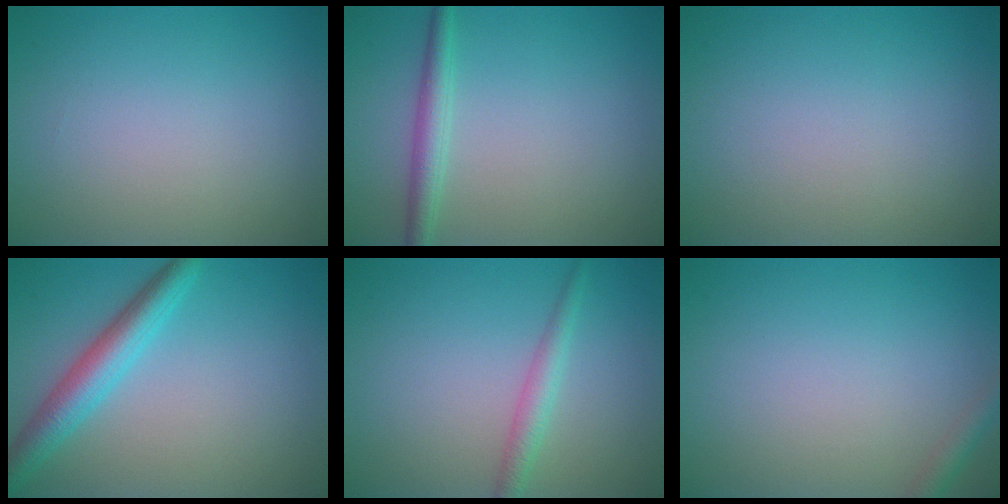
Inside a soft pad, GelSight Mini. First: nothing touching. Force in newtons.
{"total": 2.3, "press": 2.3, "slide": 0.0}
{"total": 0.0}
{"total": 4.2, "press": 4.2, "slide": 0.2}
{"total": 2.0, "press": 2.0, "slide": 0.0}
{"total": 1.4, "press": 1.3, "slide": 0.1}